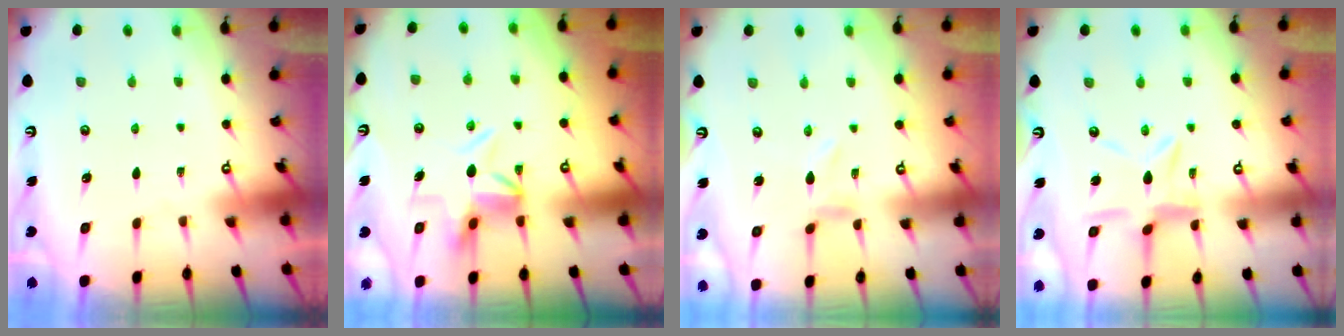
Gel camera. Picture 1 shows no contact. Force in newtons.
{"total": 5.3, "press": 5.2, "slide": 0.6}
{"total": 0.6, "press": 0.6, "slide": 0.2}
{"total": 8.8, "press": 8.7, "slide": 0.9}